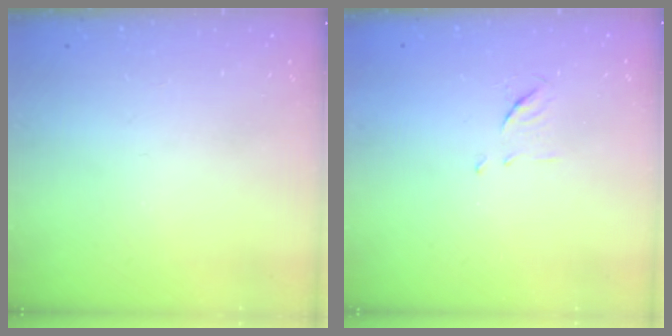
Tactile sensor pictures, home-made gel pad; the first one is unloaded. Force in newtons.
{"total": 6.4, "press": 6.4, "slide": 0.4}